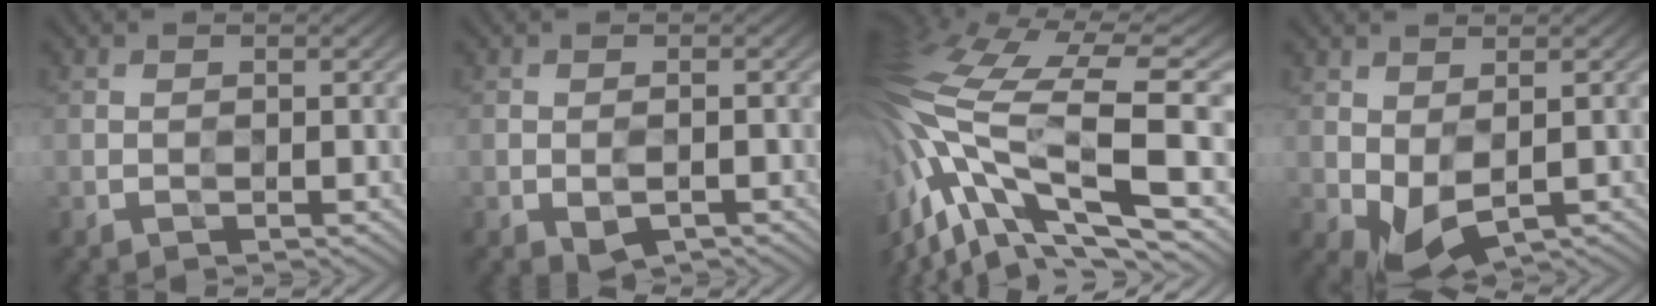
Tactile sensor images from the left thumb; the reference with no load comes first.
{"total": 0.8, "force": [-0.7, 0.3, 0.3], "torque": [-0.010, -0.001, -0.010]}
{"total": 16.7, "force": [-2.0, 6.1, 15.4], "torque": [-0.346, -0.012, -0.019]}
{"total": 2.9, "force": [0.2, 1.9, 2.2], "torque": [-0.055, 0.002, 0.005]}